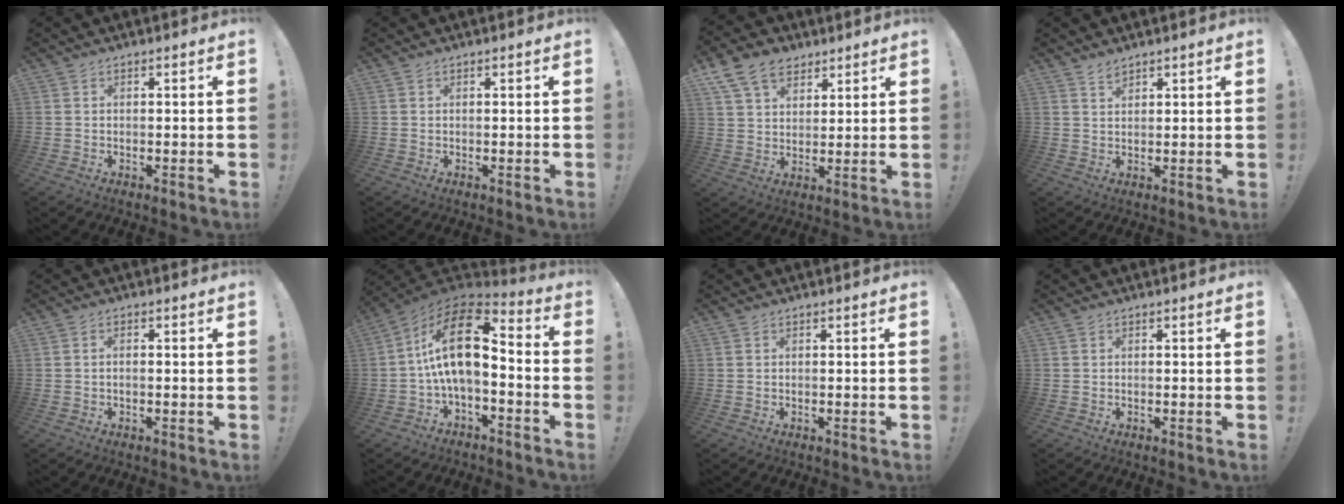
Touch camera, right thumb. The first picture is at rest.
{"total": 0.0}
{"total": 12.2, "force": [7.4, 8.3, 5.0], "torque": [-0.087, -0.034, 0.144]}
{"total": 2.5, "force": [2.2, 0.8, 0.8], "torque": [-0.001, -0.017, 0.039]}
{"total": 1.2, "force": [-0.5, 0.3, 1.0], "torque": [-0.017, 0.003, -0.009]}
{"total": 16.9, "force": [1.9, 7.9, 14.9], "torque": [-0.265, -0.005, 0.033]}
{"total": 0.0}
{"total": 0.0}